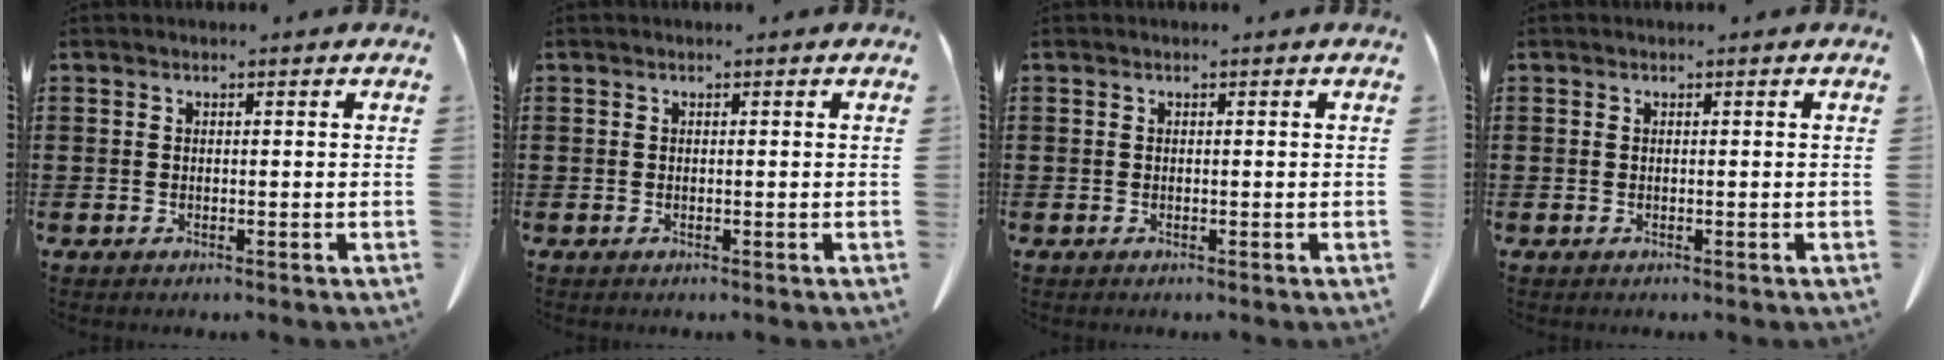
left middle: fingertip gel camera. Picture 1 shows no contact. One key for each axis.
{"total": 0.0}
{"total": 0.0}
{"total": 0.0}